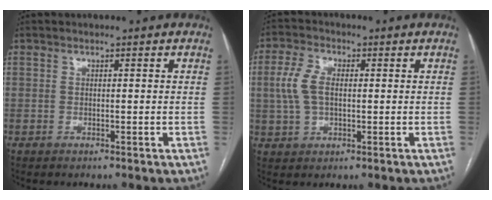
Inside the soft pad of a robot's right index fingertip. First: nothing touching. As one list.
[{"total": 5.8, "force": [0.5, 3.2, 4.8], "torque": [-0.125, 0.015, 0.009]}]